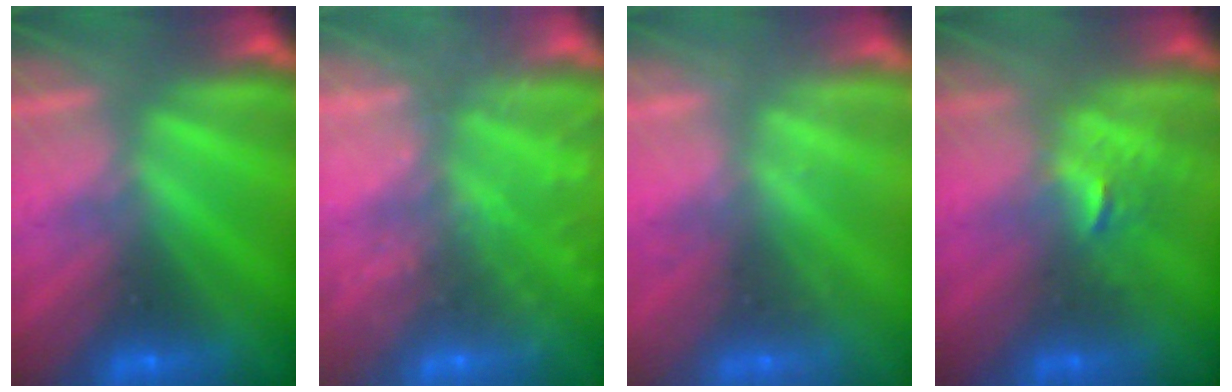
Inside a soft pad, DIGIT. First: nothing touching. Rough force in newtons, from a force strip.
{"total": 8.3}
{"total": 2.3}
{"total": 2.5}